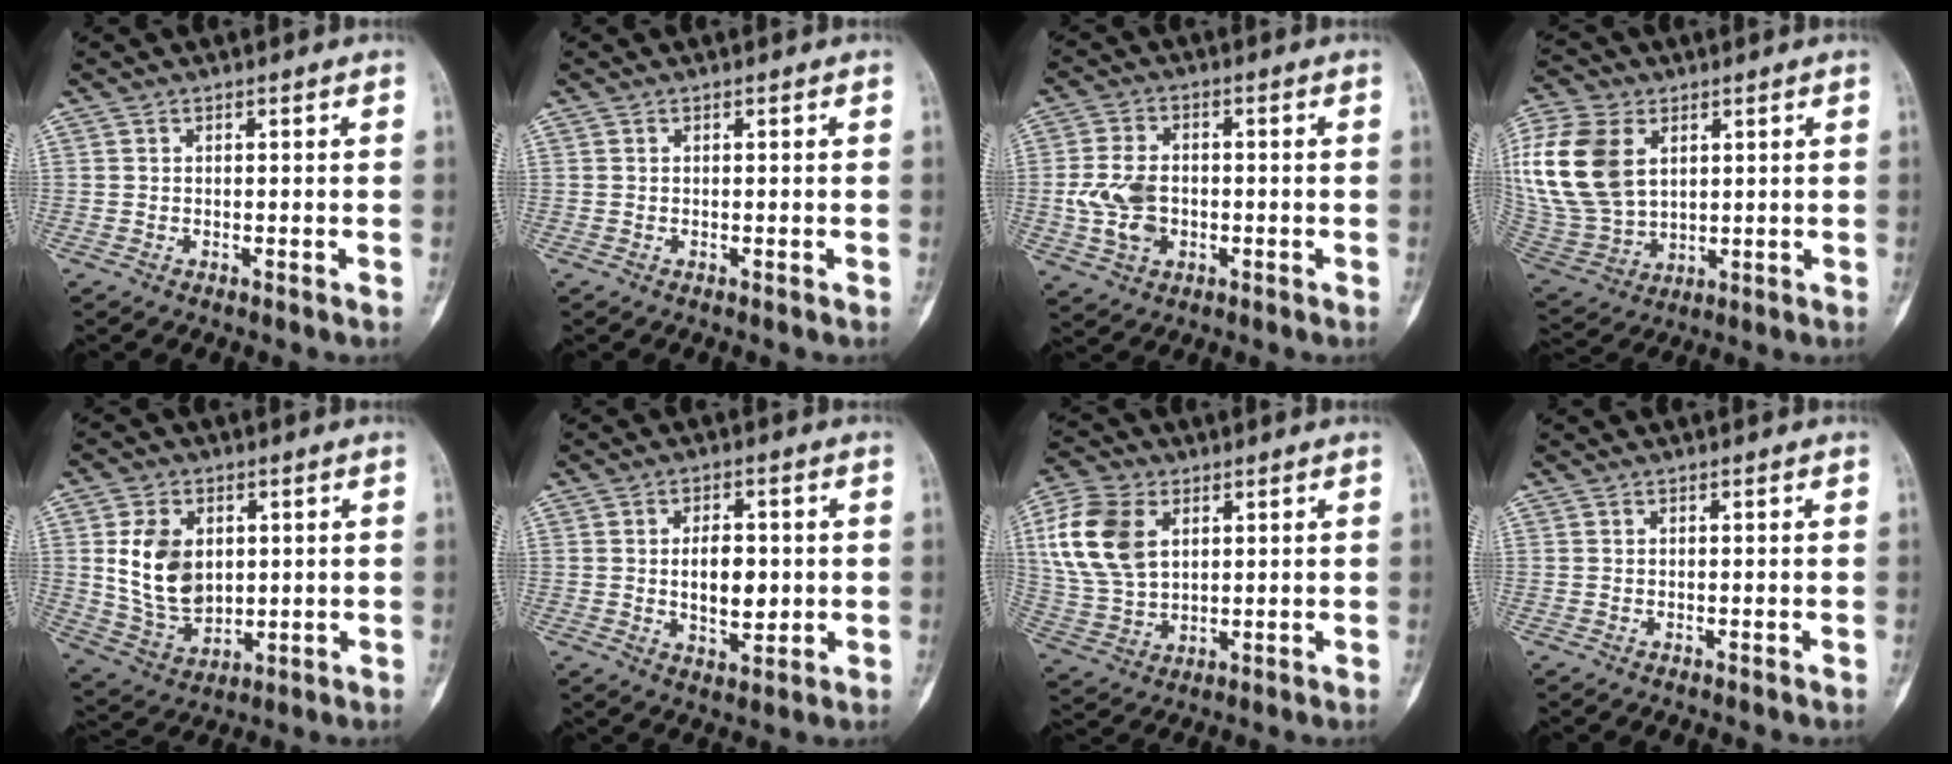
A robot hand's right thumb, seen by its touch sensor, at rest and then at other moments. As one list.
[{"total": 0.0}, {"total": 8.5, "force": [-1.1, 6.1, 5.8], "torque": [-0.105, 0.006, -0.017]}, {"total": 20.5, "force": [5.5, 14.2, 13.7], "torque": [-0.307, -0.011, 0.115]}, {"total": 12.4, "force": [2.1, 9.0, 8.3], "torque": [-0.125, -0.016, 0.056]}, {"total": 7.9, "force": [0.2, 4.6, 6.5], "torque": [-0.079, -0.005, 0.010]}, {"total": 14.2, "force": [4.2, 9.5, 9.6], "torque": [-0.191, -0.004, 0.086]}, {"total": 0.0}]